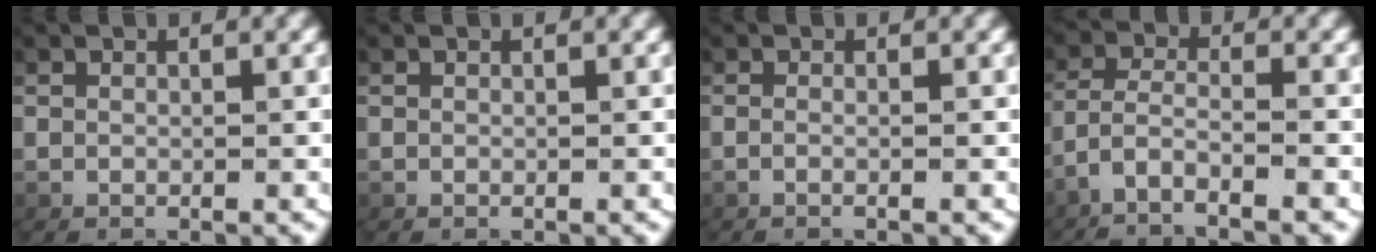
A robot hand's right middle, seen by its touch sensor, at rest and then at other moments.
{"total": 0.0}
{"total": 1.1, "force": [-0.8, -0.2, 0.8], "torque": [-0.027, -0.005, -0.011]}
{"total": 4.3, "force": [-3.2, 1.6, 2.4], "torque": [-0.073, -0.026, -0.044]}